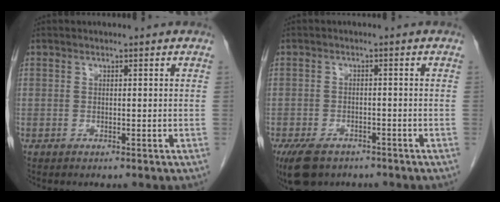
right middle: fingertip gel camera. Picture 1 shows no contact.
{"total": 7.2, "force": [-5.2, 3.7, 3.3], "torque": [-0.064, -0.007, -0.081]}